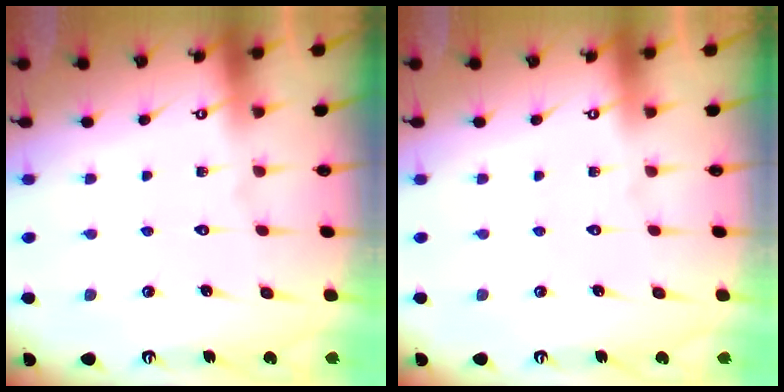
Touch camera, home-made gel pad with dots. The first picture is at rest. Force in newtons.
{"total": 0.0}